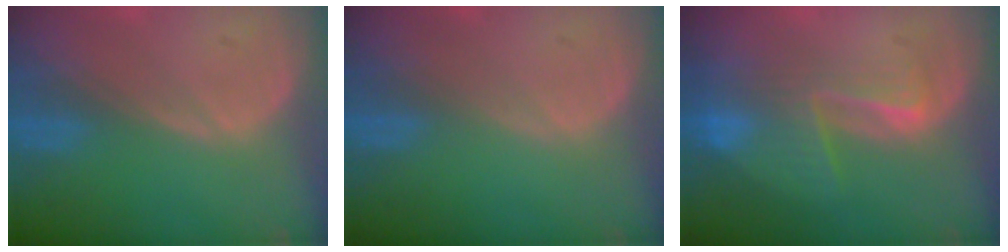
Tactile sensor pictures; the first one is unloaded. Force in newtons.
{"total": 0.0}
{"total": 8.3, "press": 7.1, "slide": 4.4}